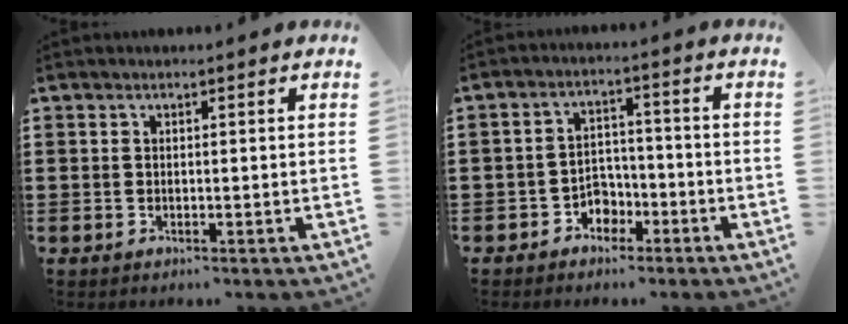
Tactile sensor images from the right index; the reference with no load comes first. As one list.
[{"total": 3.6, "force": [-2.3, 2.6, 1.0], "torque": [-0.027, 0.007, -0.047]}]